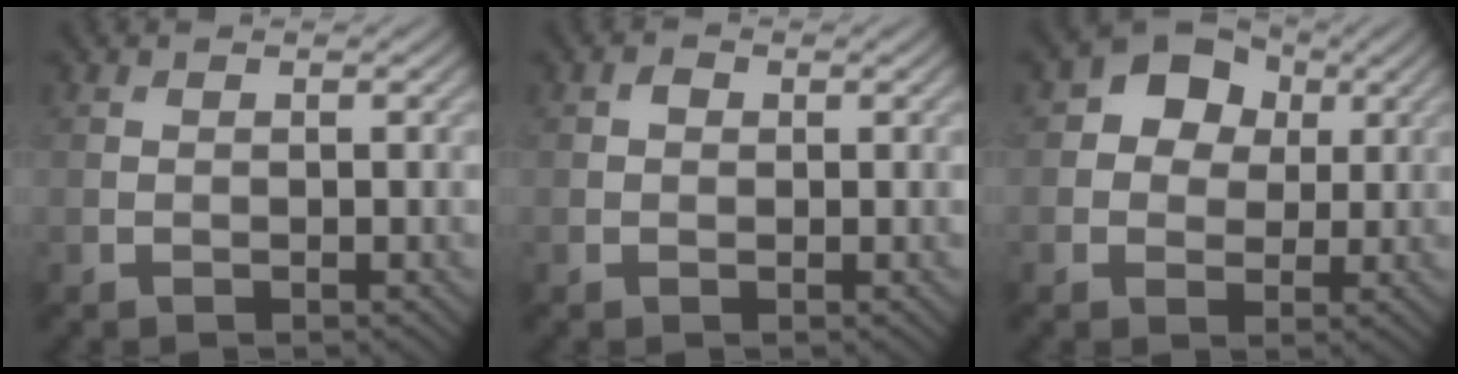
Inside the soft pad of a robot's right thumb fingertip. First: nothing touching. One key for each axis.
{"total": 1.0, "fx": 0.2, "fy": 0.8, "fz": 0.5, "tx": -0.009, "ty": -0.001, "tz": -0.001}
{"total": 6.5, "fx": 1.9, "fy": 5.2, "fz": 3.3, "tx": -0.066, "ty": 0.010, "tz": 0.010}